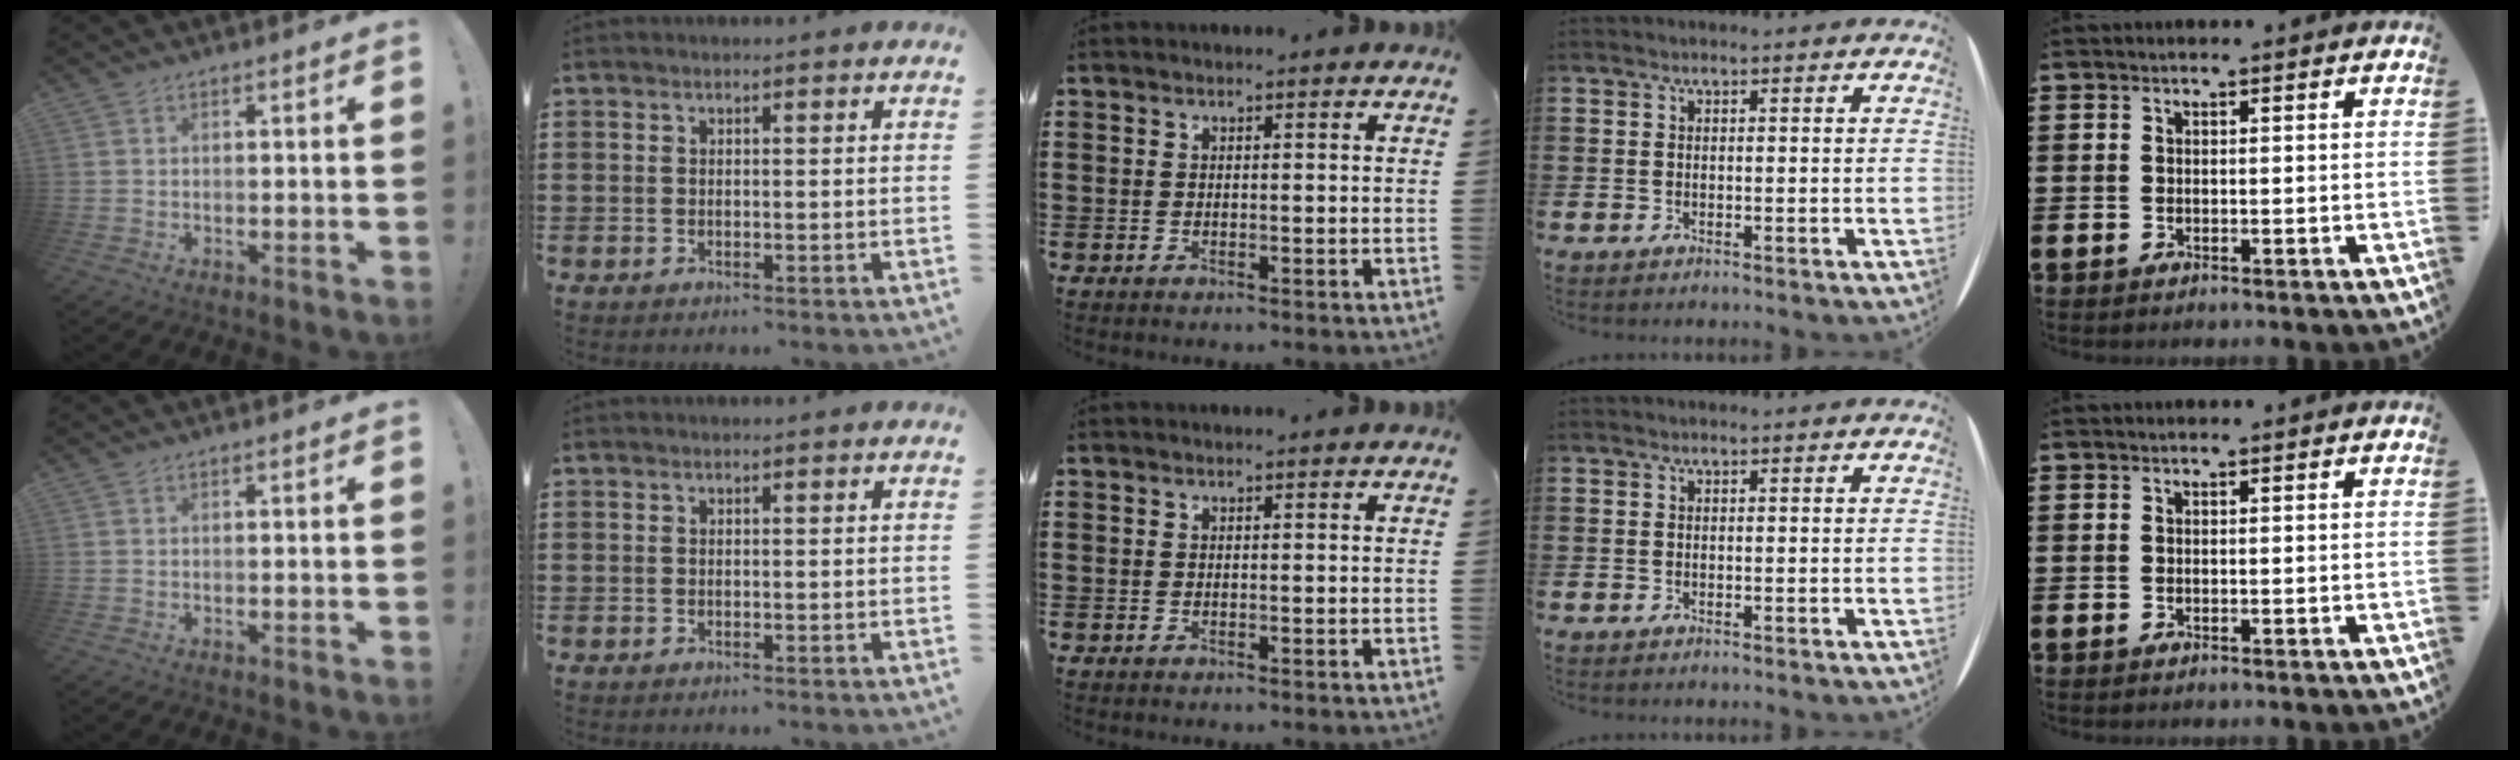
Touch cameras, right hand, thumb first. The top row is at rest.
{}